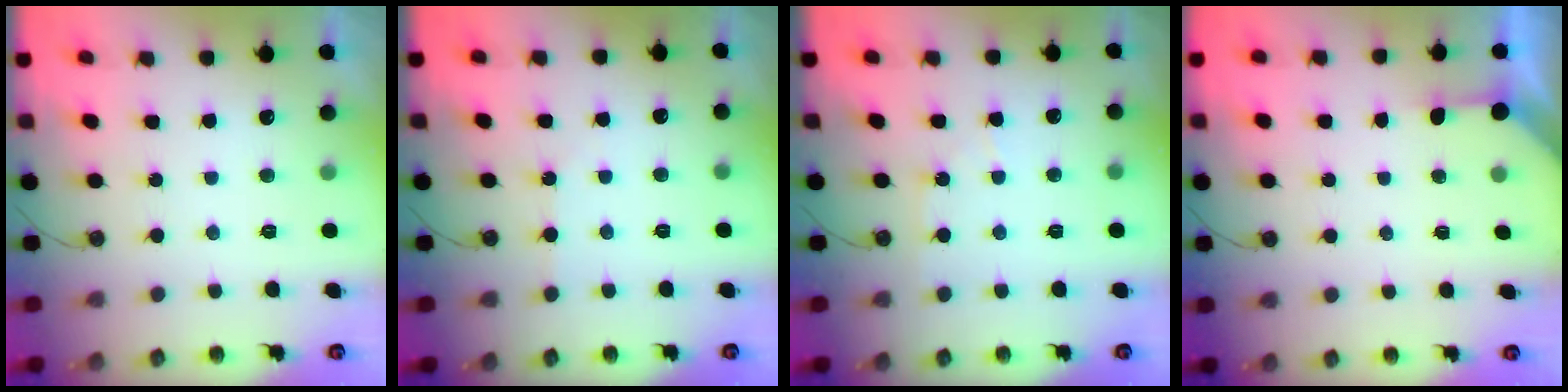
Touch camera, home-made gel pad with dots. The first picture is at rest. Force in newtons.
{"total": 1.6, "press": 1.5, "slide": 0.3}
{"total": 4.6, "press": 4.5, "slide": 0.7}
{"total": 2.2, "press": 2.2, "slide": 0.3}